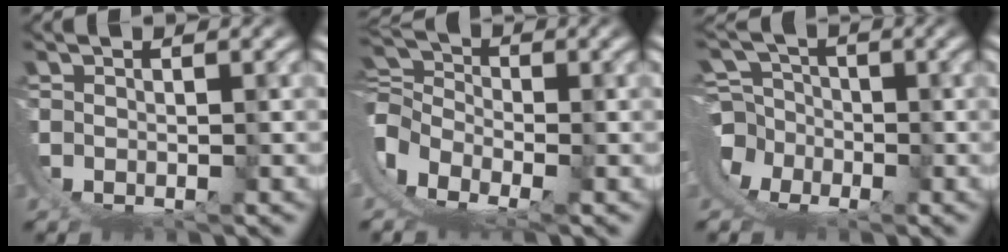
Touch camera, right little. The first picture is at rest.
{"total": 8.5, "force": [-1.4, 6.8, 4.8], "torque": [-0.116, -0.034, -0.025]}
{"total": 10.3, "force": [-1.6, 9.5, 3.7], "torque": [-0.114, -0.048, -0.029]}